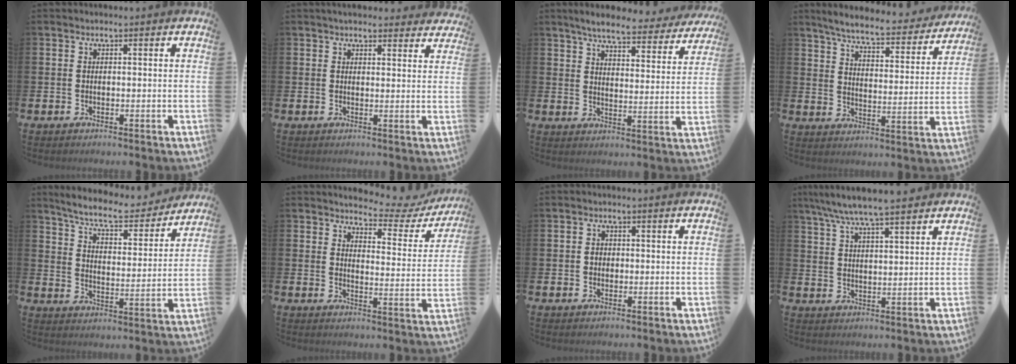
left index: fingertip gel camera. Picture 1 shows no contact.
{"total": 3.2, "force": [3.1, 0.7, 0.4], "torque": [-0.001, -0.017, 0.055]}
{"total": 6.1, "force": [5.7, 0.8, 2.1], "torque": [-0.049, -0.038, 0.092]}
{"total": 6.6, "force": [6.0, 0.8, 2.5], "torque": [-0.069, -0.043, 0.097]}
{"total": 7.9, "force": [7.3, 1.2, 2.7], "torque": [-0.078, -0.050, 0.123]}
{"total": 4.5, "force": [4.1, 1.4, 1.0], "torque": [-0.036, -0.030, 0.067]}
{"total": 1.2, "force": [0.1, 1.1, 0.5], "torque": [-0.001, 0.006, -0.001]}
{"total": 6.9, "force": [6.4, 0.5, 2.6], "torque": [-0.067, -0.023, 0.114]}